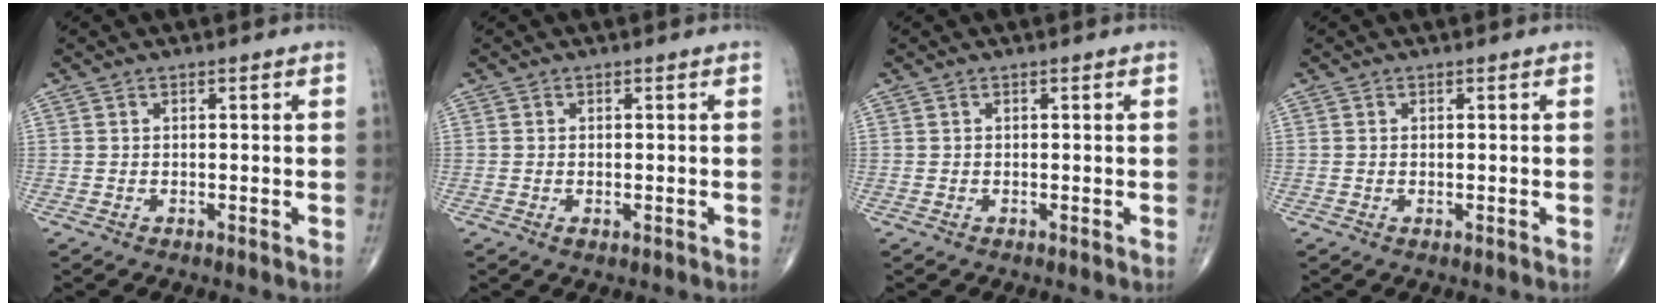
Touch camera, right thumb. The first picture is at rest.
{"total": 0.8, "force": [-0.2, 0.5, 0.6], "torque": [-0.011, -0.003, -0.003]}
{"total": 0.0}
{"total": 0.0}